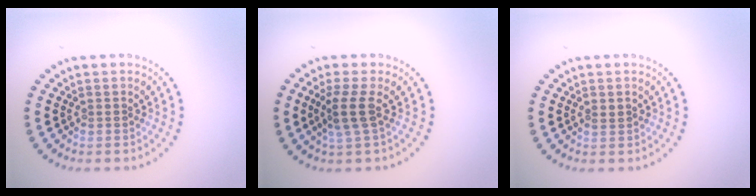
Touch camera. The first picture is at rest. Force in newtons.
{"total": 2.5, "press": 2.0, "slide": 1.5}
{"total": 0.9, "press": 0.9, "slide": 0.2}